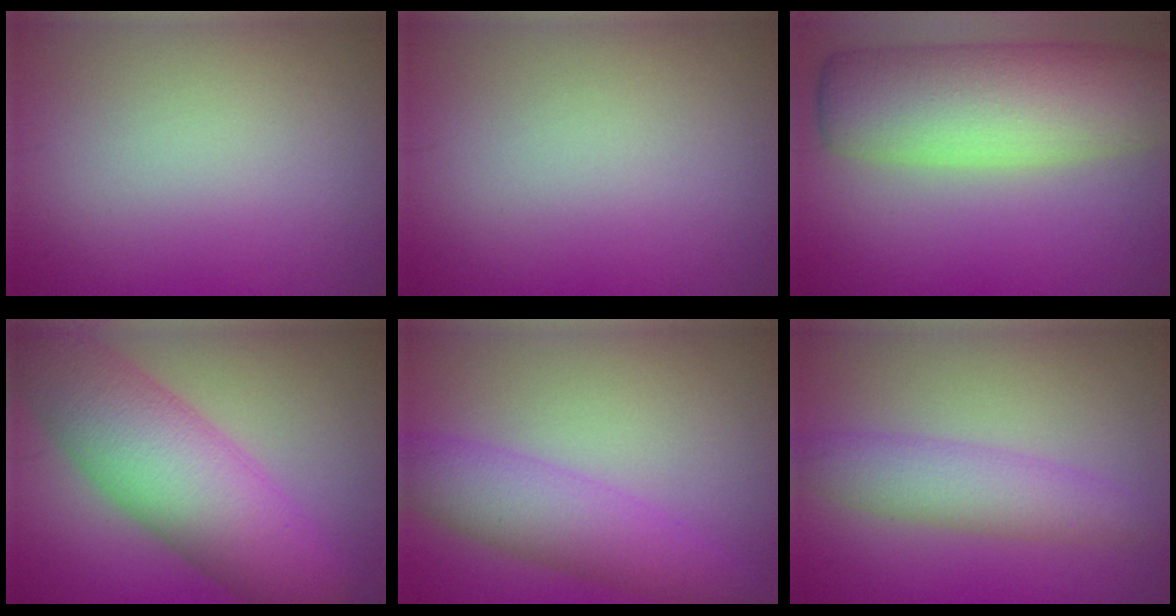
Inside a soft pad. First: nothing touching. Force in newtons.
{"total": 0.0}
{"total": 10.6, "press": 10.5, "slide": 0.5}
{"total": 10.9, "press": 10.9, "slide": 0.3}
{"total": 5.3, "press": 5.3, "slide": 0.1}
{"total": 4.0, "press": 4.0, "slide": 0.1}